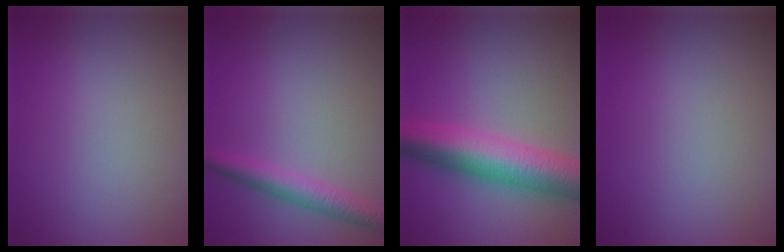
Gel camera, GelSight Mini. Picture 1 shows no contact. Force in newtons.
{"total": 2.7, "press": 2.7, "slide": 0.1}
{"total": 7.6, "press": 7.6, "slide": 0.2}
{"total": 0.0}